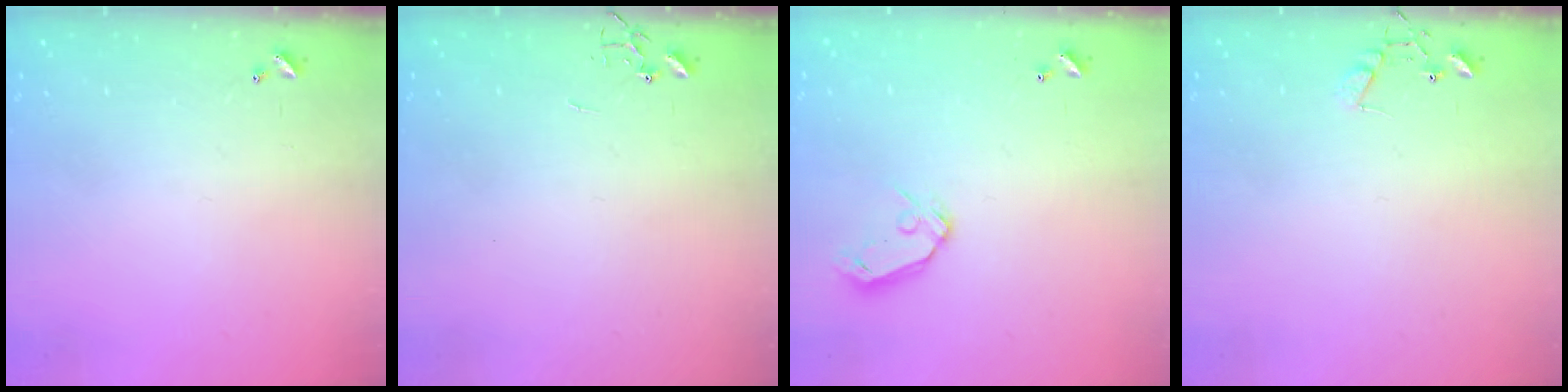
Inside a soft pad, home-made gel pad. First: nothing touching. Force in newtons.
{"total": 0.0}
{"total": 8.0, "press": 8.0, "slide": 1.0}
{"total": 6.8, "press": 6.8, "slide": 0.5}